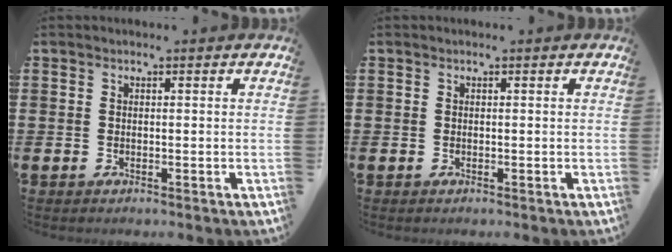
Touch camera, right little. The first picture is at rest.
{"total": 0.0}